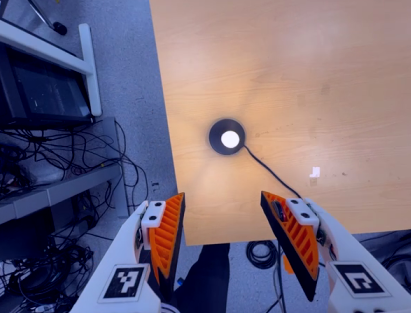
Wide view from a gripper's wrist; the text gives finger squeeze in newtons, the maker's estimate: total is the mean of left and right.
{"total": 0.0}